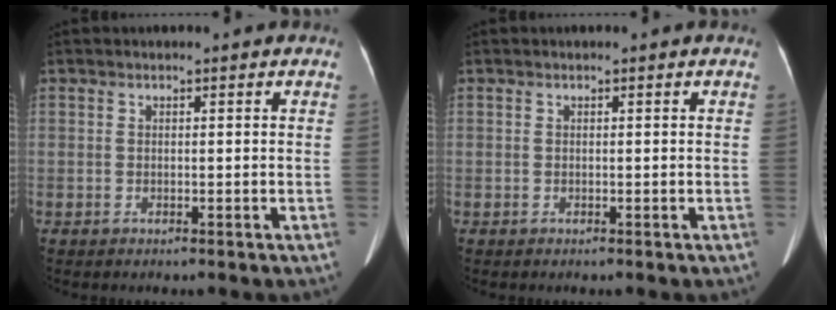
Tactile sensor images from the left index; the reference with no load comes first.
{"total": 0.0}